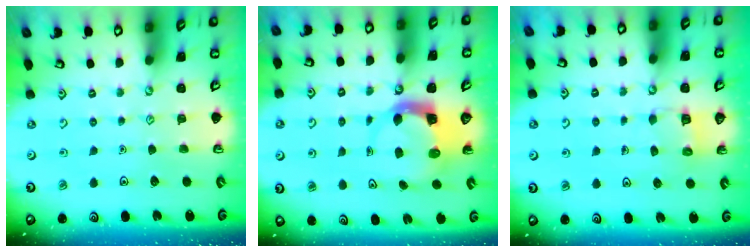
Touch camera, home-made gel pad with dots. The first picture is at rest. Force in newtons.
{"total": 3.9, "press": 3.9, "slide": 0.6}
{"total": 5.4, "press": 5.4, "slide": 0.2}